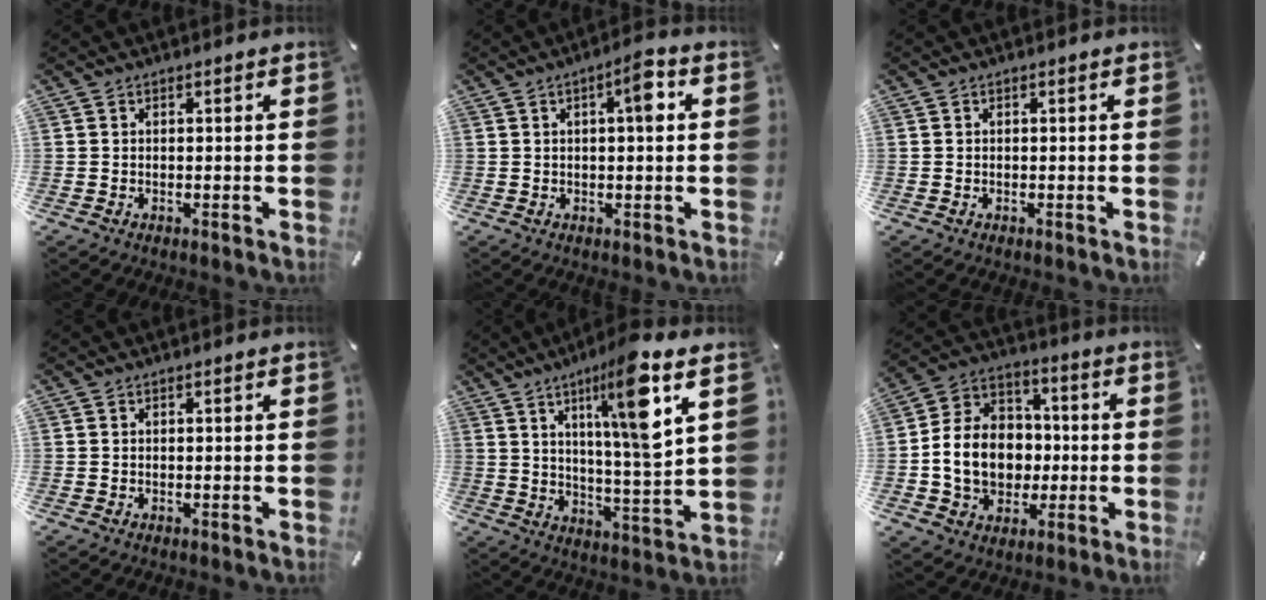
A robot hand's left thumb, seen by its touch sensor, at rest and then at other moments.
{"total": 5.8, "force": [1.5, 1.5, 5.4], "torque": [-0.076, -0.002, 0.014]}
{"total": 0.0}
{"total": 0.0}
{"total": 16.2, "force": [7.7, 2.7, 14.0], "torque": [-0.222, -0.033, 0.113]}
{"total": 13.7, "force": [-2.1, 11.6, 7.0], "torque": [-0.164, 0.014, -0.032]}